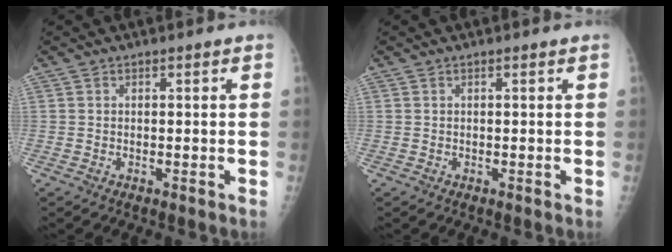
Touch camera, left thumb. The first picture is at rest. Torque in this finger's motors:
{"motor_torque": [0.02, 0.02, 0.00, 0.00, 0.00]}